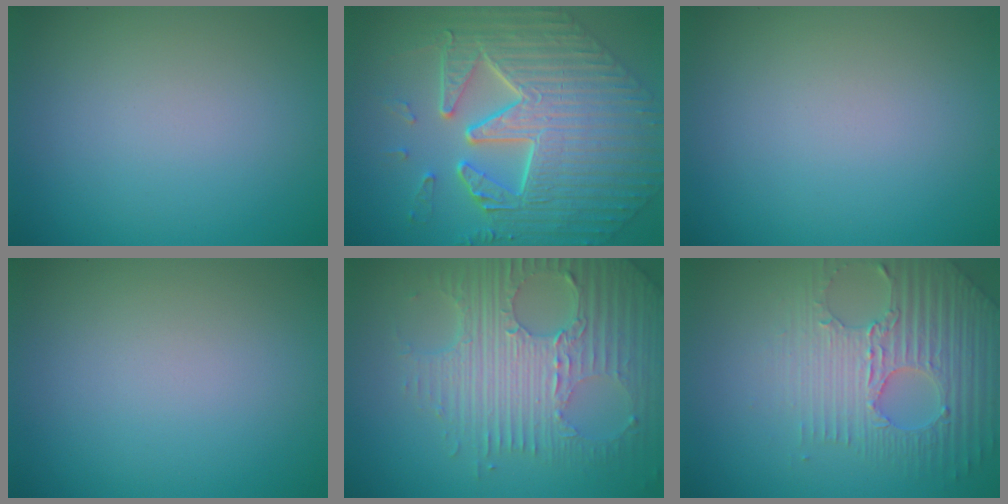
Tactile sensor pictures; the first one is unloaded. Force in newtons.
{"total": 10.1, "press": 7.5, "slide": 6.8}
{"total": 0.0}
{"total": 0.0}
{"total": 8.0, "press": 5.7, "slide": 5.6}
{"total": 5.4, "press": 4.6, "slide": 2.9}